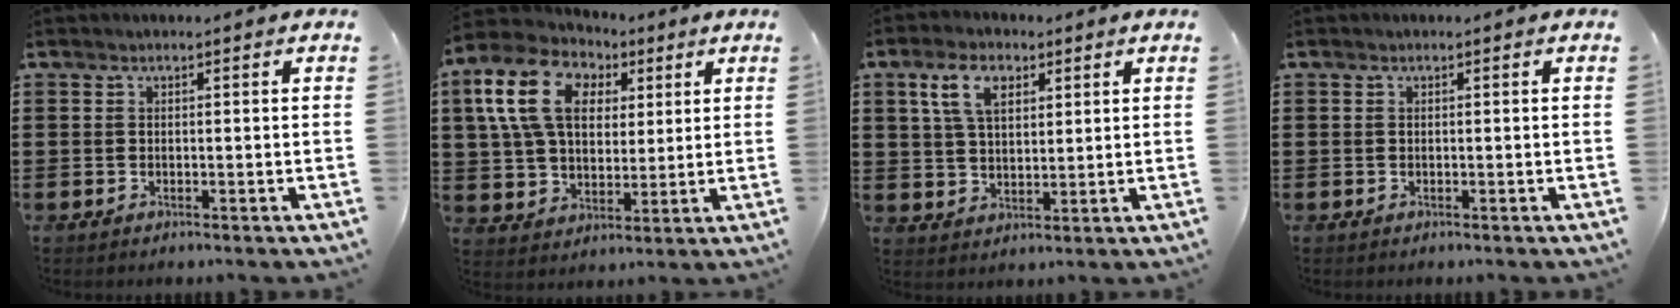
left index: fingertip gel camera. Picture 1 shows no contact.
{"total": 11.9, "force": [4.5, 8.1, 7.4], "torque": [-0.189, 0.021, 0.083]}
{"total": 6.6, "force": [3.4, 4.0, 4.0], "torque": [-0.088, 0.013, 0.060]}
{"total": 0.0}